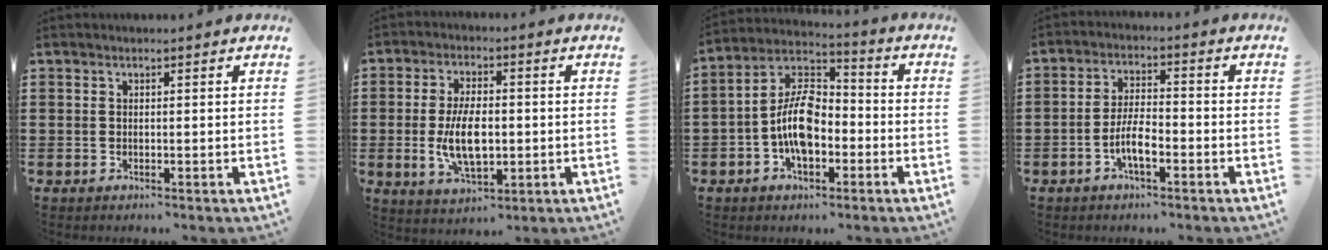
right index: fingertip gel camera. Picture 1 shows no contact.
{"total": 8.4, "force": [-0.9, 4.0, 7.3], "torque": [-0.154, -0.008, -0.023]}
{"total": 10.0, "force": [-2.8, 4.6, 8.5], "torque": [-0.200, -0.006, -0.058]}
{"total": 5.6, "force": [-2.3, 1.8, 4.7], "torque": [-0.107, 0.000, -0.050]}